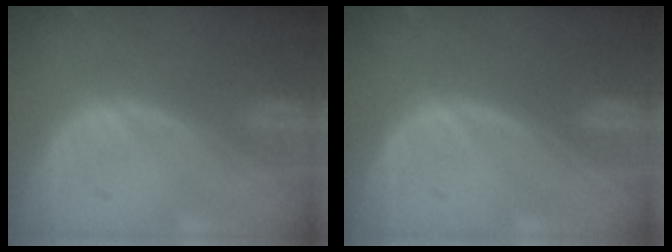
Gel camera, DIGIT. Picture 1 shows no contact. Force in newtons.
{"total": 0.0}